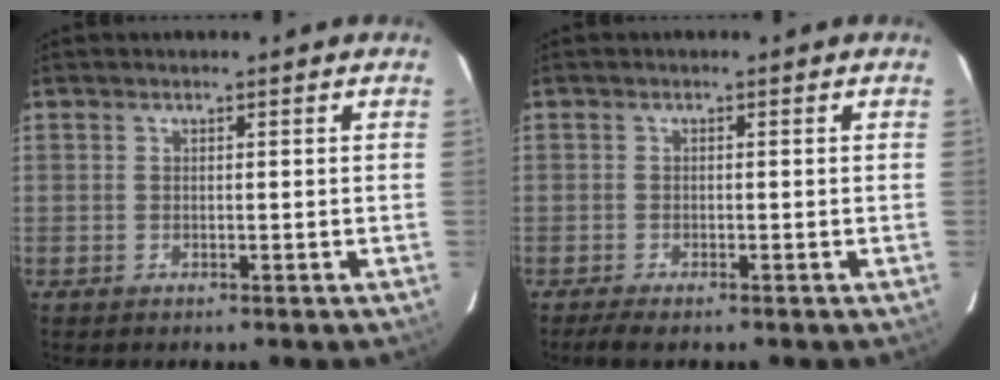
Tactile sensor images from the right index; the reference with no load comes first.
{"total": 3.0, "force": [-2.3, 0.5, 1.8], "torque": [-0.029, -0.008, -0.034]}